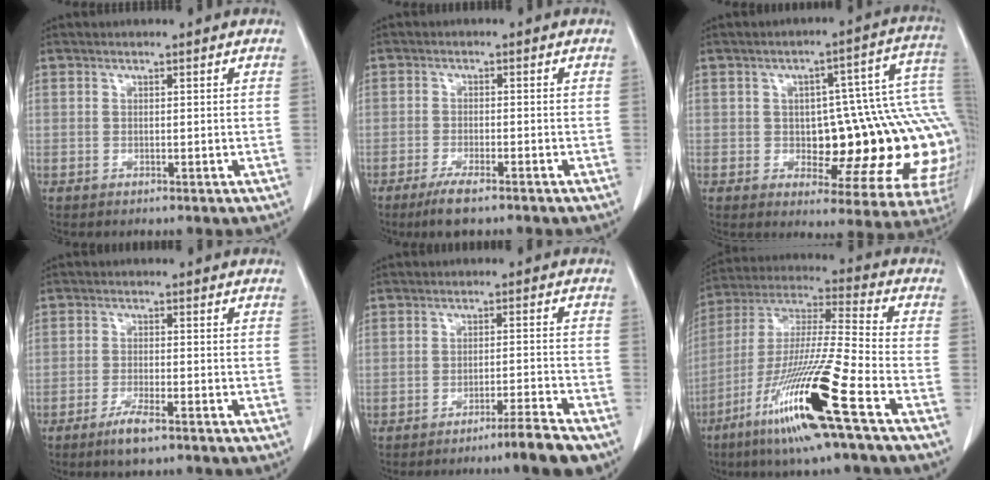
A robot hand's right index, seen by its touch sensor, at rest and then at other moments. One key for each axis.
{"total": 4.6, "fx": -3.3, "fy": 0.8, "fz": 3.1, "tx": -0.059, "ty": -0.008, "tz": -0.055}
{"total": 20.4, "fx": -0.6, "fy": 6.9, "fz": 19.2, "tx": -0.161, "ty": 0.040, "tz": 0.008}
{"total": 4.1, "fx": -2.8, "fy": 0.5, "fz": 2.9, "tx": -0.058, "ty": -0.005, "tz": -0.050}
{"total": 5.9, "fx": -4.7, "fy": -0.8, "fz": 3.3, "tx": -0.038, "ty": -0.011, "tz": -0.077}
{"total": 19.1, "fx": -9.6, "fy": -0.7, "fz": 16.5, "tx": -0.357, "ty": -0.049, "tz": -0.188}